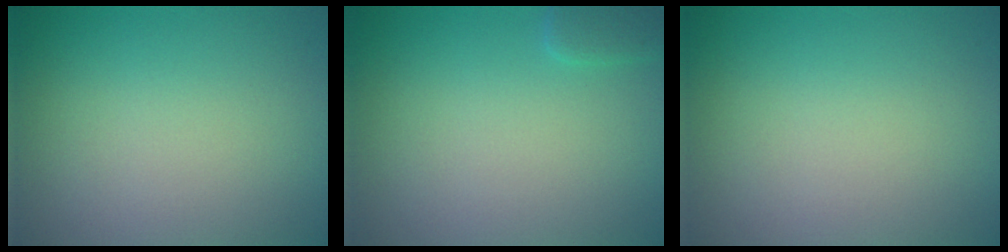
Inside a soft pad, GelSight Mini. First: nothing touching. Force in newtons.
{"total": 1.2, "press": 1.2, "slide": 0.1}
{"total": 0.0}